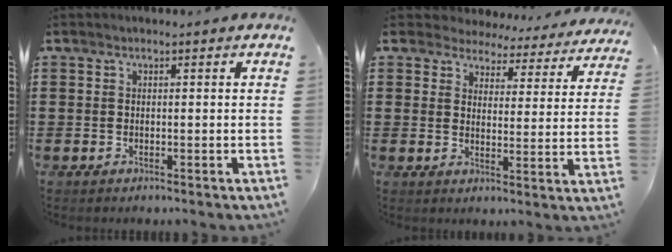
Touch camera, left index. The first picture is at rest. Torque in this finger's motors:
{"motor_torque": [2.14, 0.00, 0.15, -0.06]}